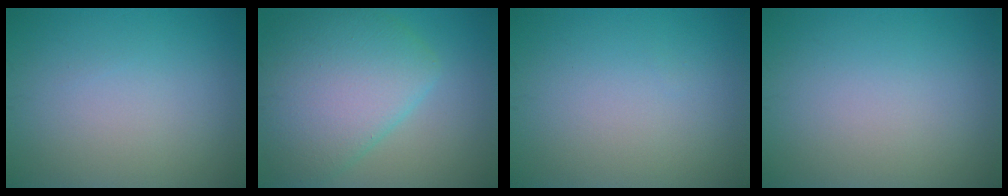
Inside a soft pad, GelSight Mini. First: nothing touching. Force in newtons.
{"total": 8.4, "press": 8.4, "slide": 0.5}
{"total": 0.0}
{"total": 0.0}